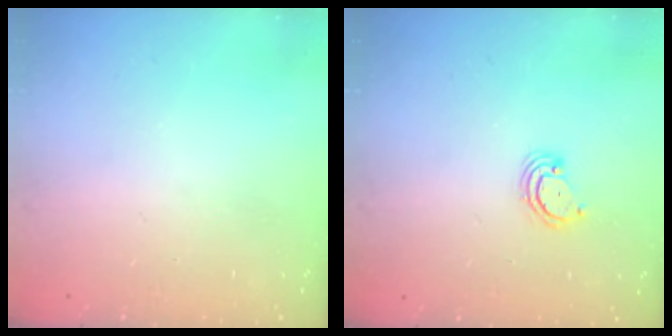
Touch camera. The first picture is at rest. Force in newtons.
{"total": 2.9, "press": 2.9, "slide": 0.3}